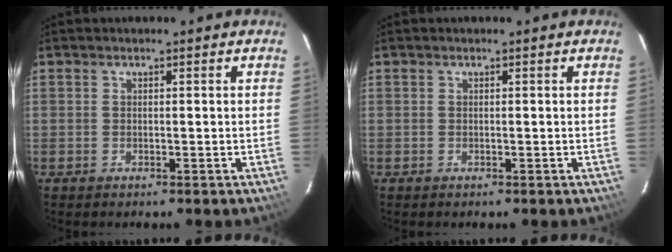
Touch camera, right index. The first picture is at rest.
{"total": 0.0}